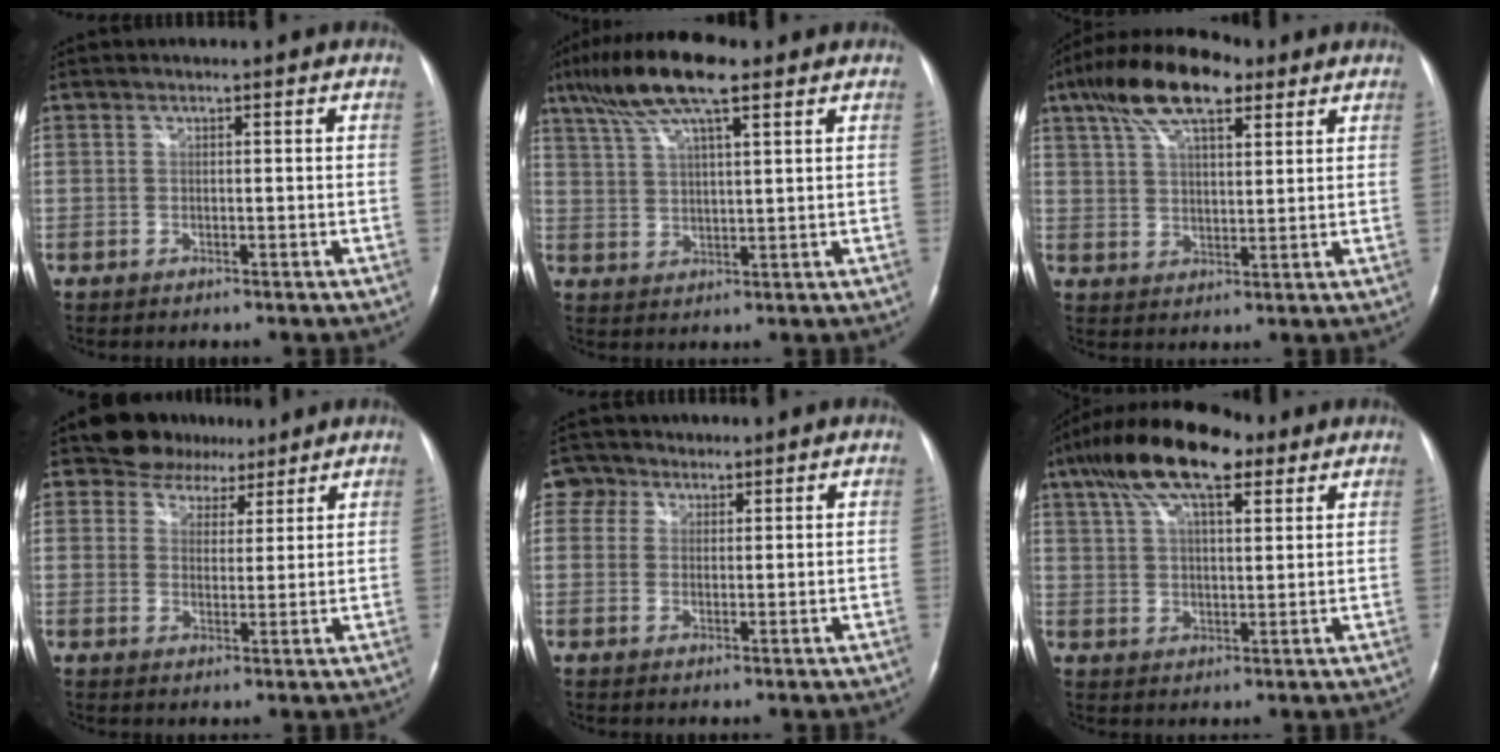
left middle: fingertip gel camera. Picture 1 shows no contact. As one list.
[{"total": 11.5, "force": [7.5, 2.1, 8.4], "torque": [-0.167, 0.020, 0.133]}, {"total": 13.2, "force": [8.0, 4.7, 9.5], "torque": [-0.184, 0.034, 0.144]}, {"total": 6.3, "force": [4.9, 3.9, -0.1], "torque": [0.008, 0.001, 0.069]}, {"total": 3.6, "force": [2.2, 2.8, -0.3], "torque": [0.009, 0.012, 0.036]}, {"total": 14.4, "force": [9.0, 4.8, 10.3], "torque": [-0.206, 0.038, 0.162]}]